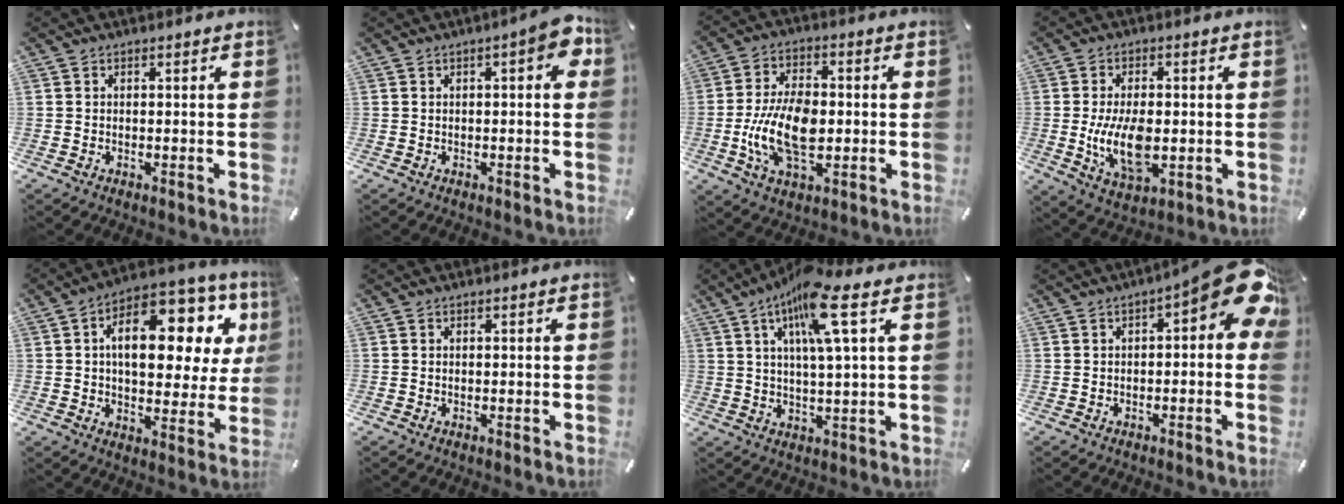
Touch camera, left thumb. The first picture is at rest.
{"total": 6.3, "force": [1.5, 2.3, 5.6], "torque": [-0.073, -0.002, 0.020]}
{"total": 13.9, "force": [-2.0, 8.3, 11.0], "torque": [-0.230, -0.001, -0.036]}
{"total": 11.3, "force": [-1.2, 6.0, 9.5], "torque": [-0.188, -0.014, -0.018]}
{"total": 18.8, "force": [6.4, 9.9, 14.6], "torque": [-0.220, -0.034, 0.106]}
{"total": 0.0}
{"total": 11.9, "force": [6.6, 2.0, 9.7], "torque": [-0.177, -0.011, 0.108]}
{"total": 13.0, "force": [4.2, 4.4, 11.5], "torque": [-0.143, -0.036, 0.069]}